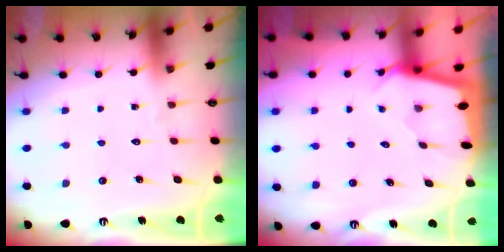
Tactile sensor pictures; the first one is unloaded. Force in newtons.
{"total": 1.7, "press": 1.6, "slide": 0.2}